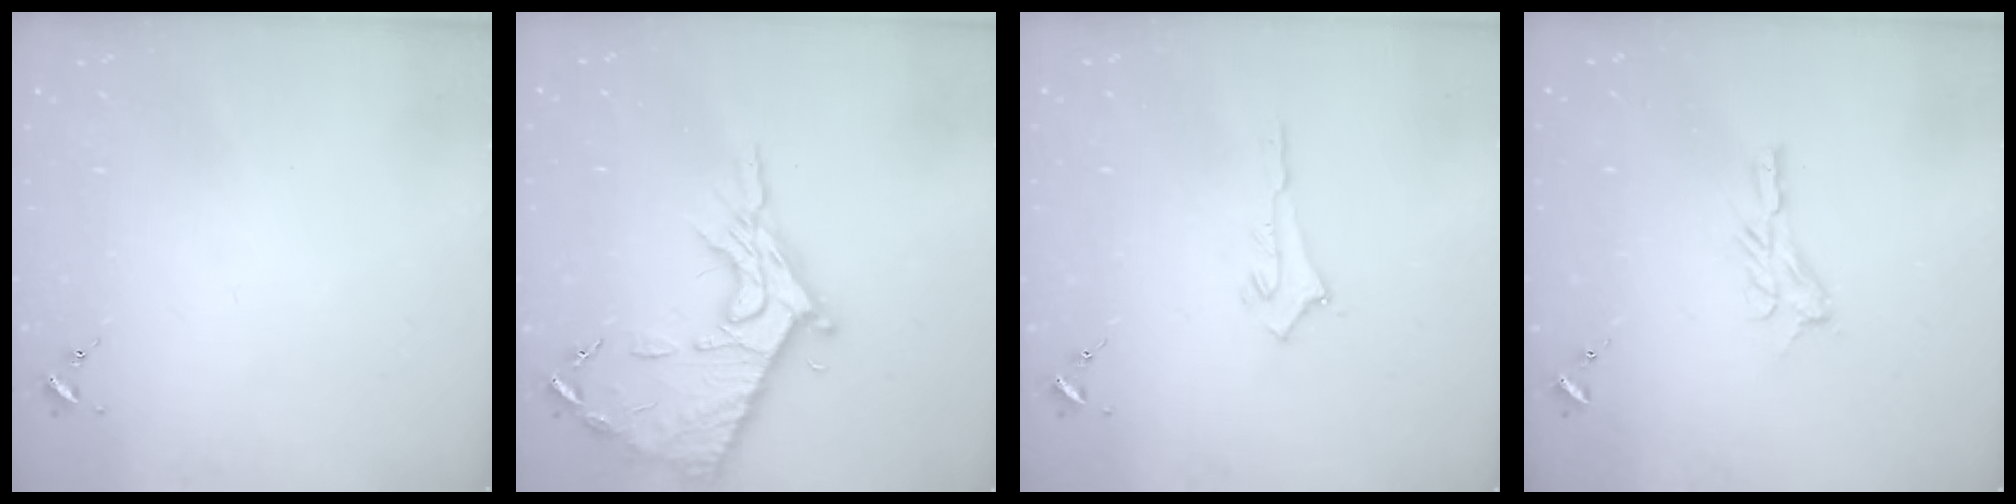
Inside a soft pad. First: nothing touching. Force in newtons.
{"total": 18.3, "press": 18.2, "slide": 1.4}
{"total": 2.7, "press": 2.7, "slide": 0.1}
{"total": 7.7, "press": 7.7, "slide": 0.2}